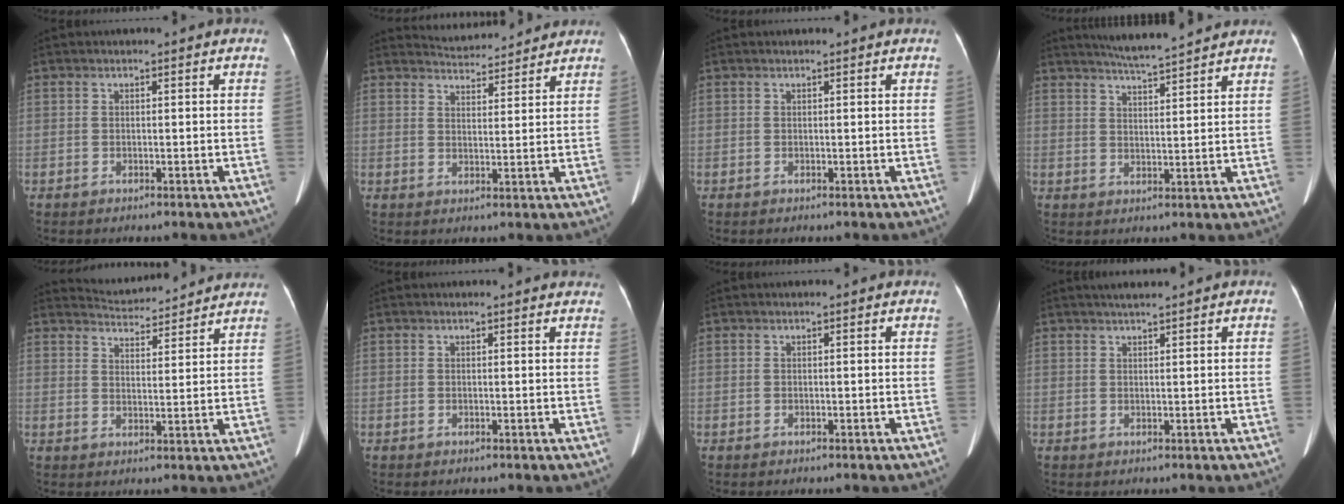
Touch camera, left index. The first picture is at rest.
{"total": 6.9, "force": [6.9, 1.0, 0.6], "torque": [-0.015, 0.017, 0.094]}
{"total": 0.7, "force": [0.7, 0.0, 0.2], "torque": [-0.008, 0.008, 0.010]}
{"total": 8.2, "force": [7.6, -0.4, 3.1], "torque": [-0.061, 0.013, 0.116]}
{"total": 9.2, "force": [9.1, 0.9, 1.1], "torque": [-0.025, 0.017, 0.125]}
{"total": 5.4, "force": [5.2, 0.8, 1.1], "torque": [-0.007, 0.004, 0.035]}
{"total": 0.0}
{"total": 2.4, "force": [2.1, -0.3, 1.1], "torque": [-0.017, 0.011, 0.038]}